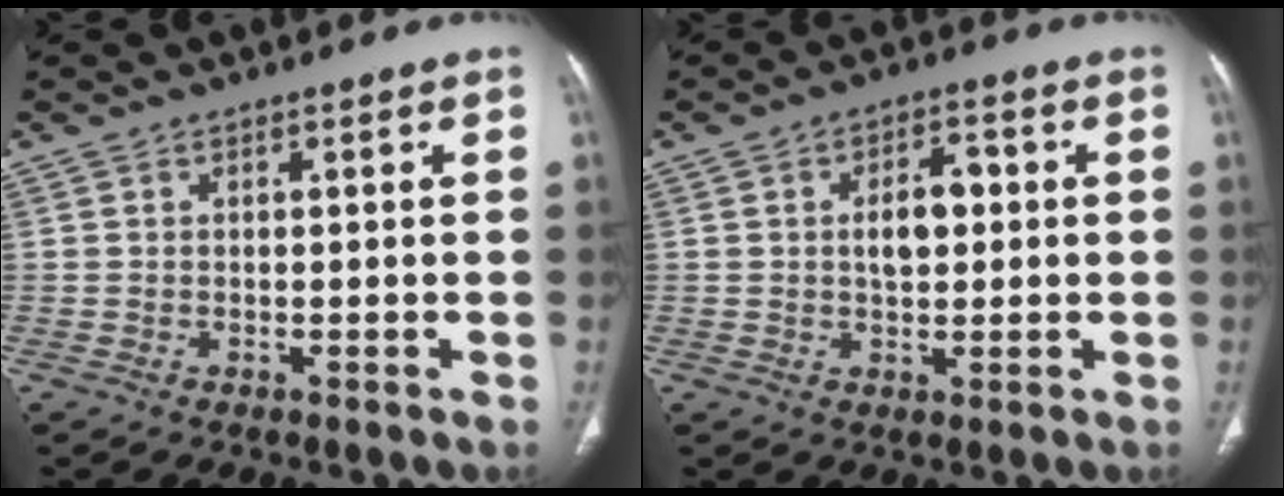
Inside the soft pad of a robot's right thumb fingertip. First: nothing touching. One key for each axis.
{"total": 6.3, "fx": 0.6, "fy": 3.6, "fz": 5.1, "tx": -0.069, "ty": 0.013, "tz": 0.009}